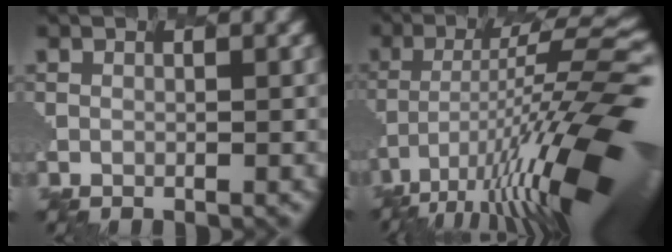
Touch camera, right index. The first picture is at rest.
{"total": 14.6, "force": [-5.3, 3.2, 13.2], "torque": [-0.221, 0.020, -0.102]}